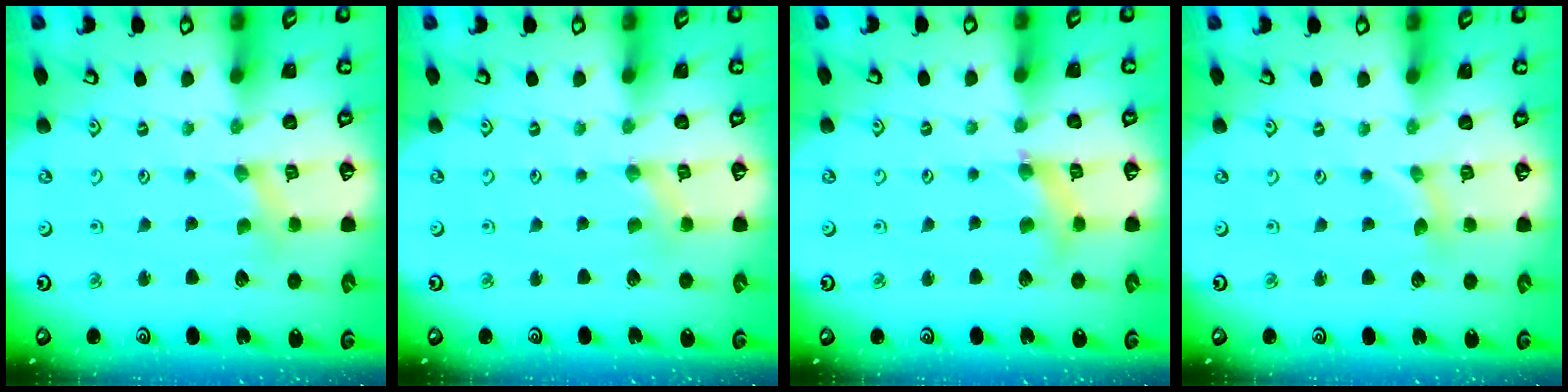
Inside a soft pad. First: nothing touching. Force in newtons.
{"total": 0.0}
{"total": 5.6, "press": 5.6, "slide": 0.5}
{"total": 1.7, "press": 1.6, "slide": 0.2}